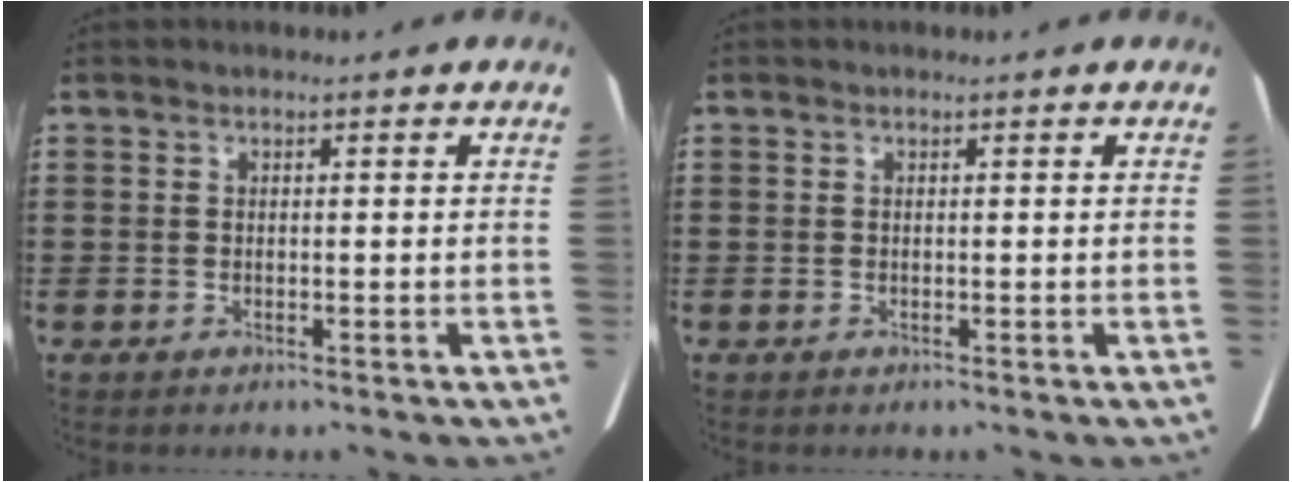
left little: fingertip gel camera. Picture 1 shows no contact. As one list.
[{"total": 0.0}]